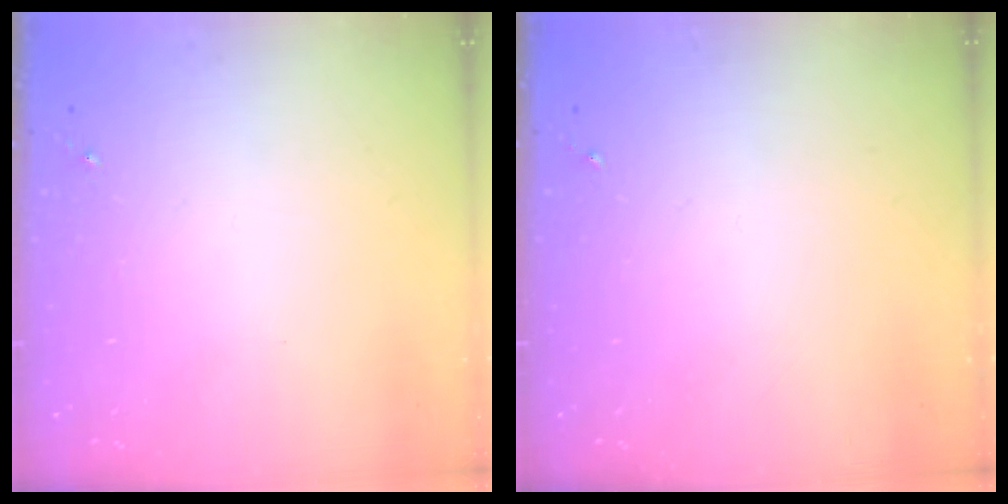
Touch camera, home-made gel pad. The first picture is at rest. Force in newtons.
{"total": 0.0}